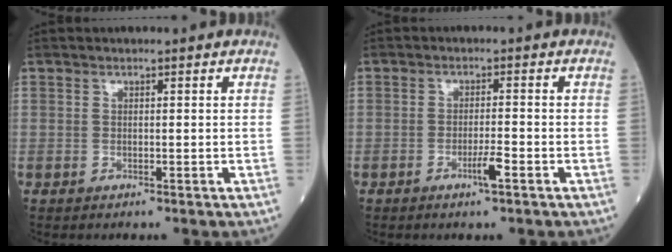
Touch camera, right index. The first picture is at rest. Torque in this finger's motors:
{"motor_torque": [0.75, -0.19, 0.33, 0.06]}